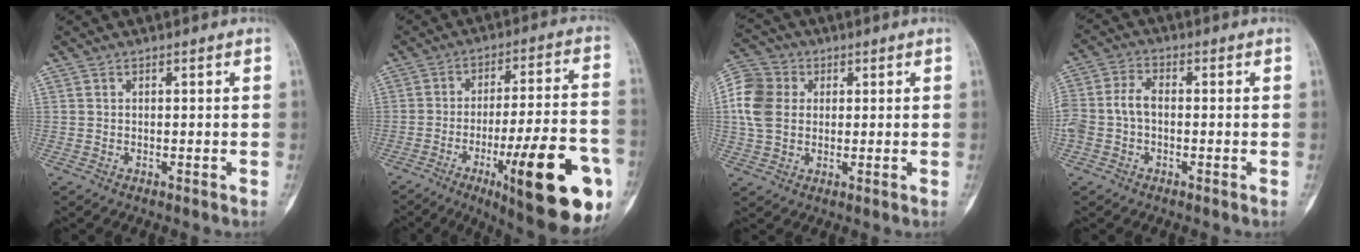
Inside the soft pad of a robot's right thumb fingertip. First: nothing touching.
{"total": 24.5, "force": [-9.5, 5.7, 21.9], "torque": [-0.263, 0.026, -0.128]}
{"total": 10.0, "force": [1.2, 8.1, 5.7], "torque": [-0.109, 0.011, 0.014]}
{"total": 6.7, "force": [-0.9, 4.5, 4.9], "torque": [-0.113, 0.022, -0.021]}